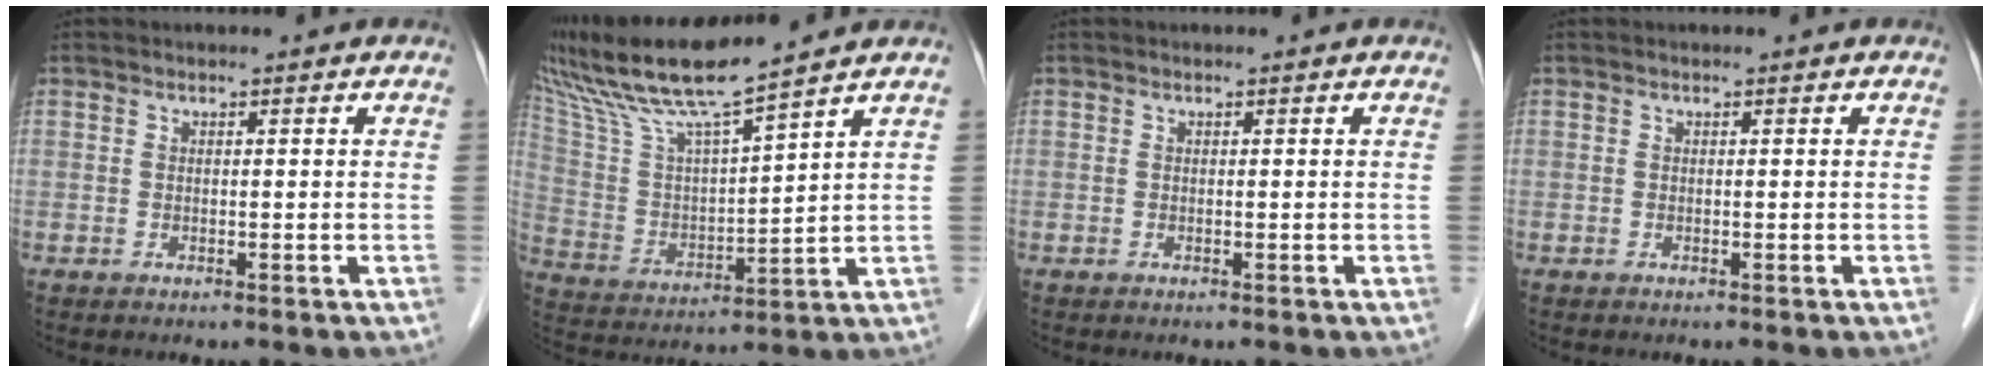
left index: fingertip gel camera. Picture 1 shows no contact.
{"total": 11.9, "force": [9.6, -0.9, 7.0], "torque": [-0.146, 0.001, 0.190]}
{"total": 0.0}
{"total": 0.0}